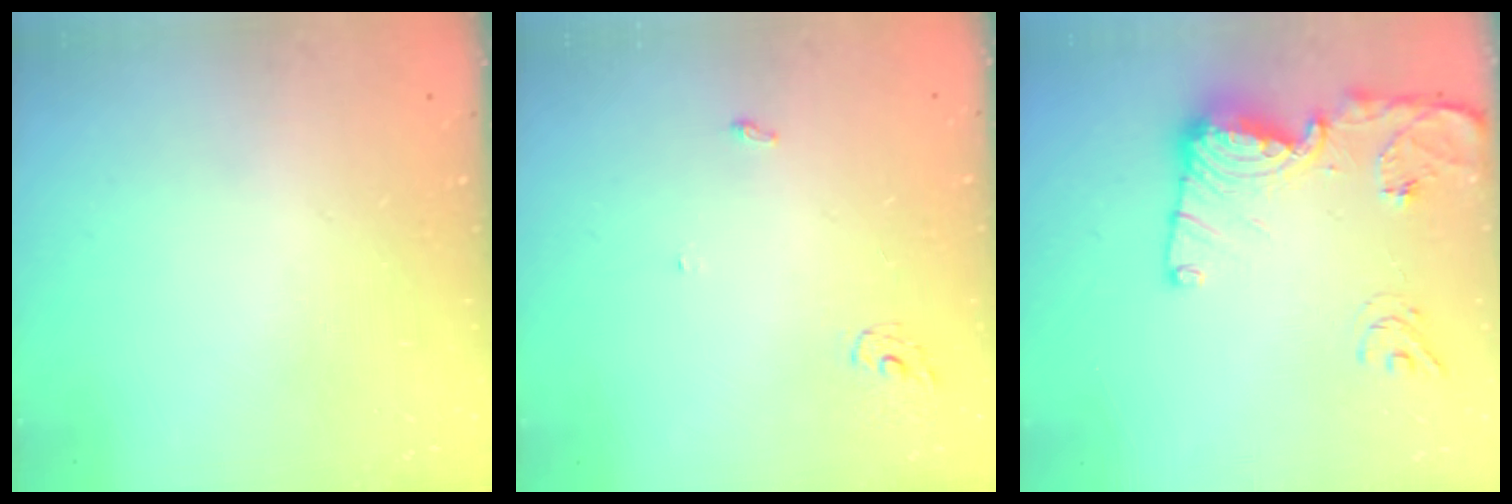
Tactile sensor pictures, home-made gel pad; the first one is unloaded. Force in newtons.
{"total": 3.4, "press": 3.3, "slide": 0.3}
{"total": 14.6, "press": 14.6, "slide": 1.0}